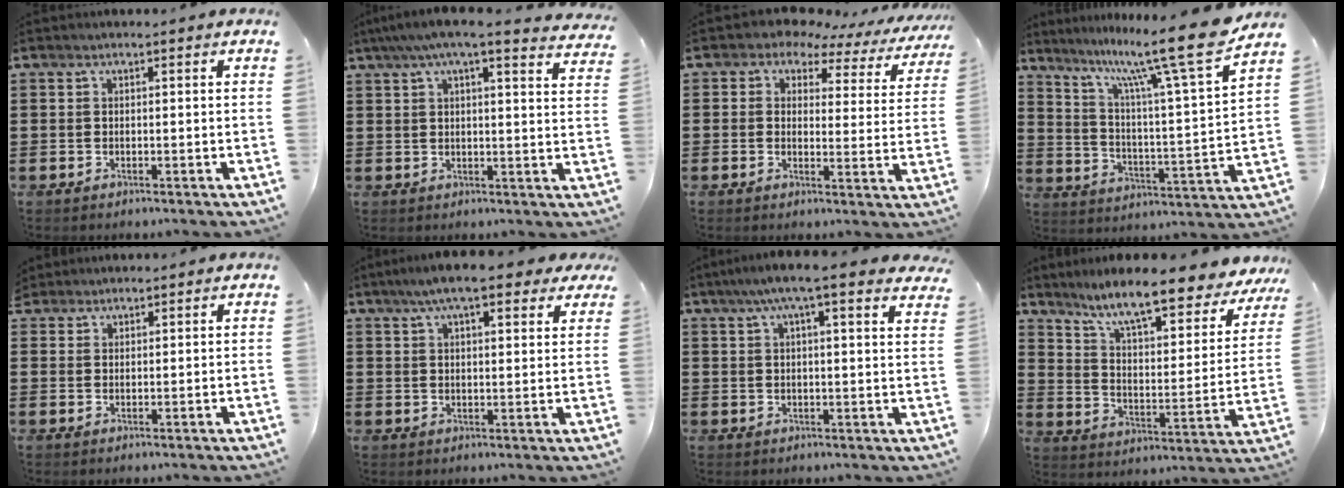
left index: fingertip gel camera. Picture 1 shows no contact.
{"total": 5.5, "force": [4.4, 0.0, 3.2], "torque": [-0.078, -0.014, 0.075]}
{"total": 3.9, "force": [3.0, 2.1, 1.2], "torque": [-0.038, -0.017, 0.045]}
{"total": 13.8, "force": [11.0, -0.2, 8.3], "torque": [-0.164, -0.074, 0.172]}
{"total": 1.7, "force": [1.6, 0.5, -0.1], "torque": [-0.003, 0.003, 0.034]}
{"total": 7.6, "force": [5.8, 1.6, 4.7], "torque": [-0.098, -0.002, 0.104]}
{"total": 6.3, "force": [4.9, 0.3, 4.1], "torque": [-0.085, -0.007, 0.083]}
{"total": 9.7, "force": [8.0, 0.3, 5.4], "torque": [-0.126, -0.056, 0.130]}